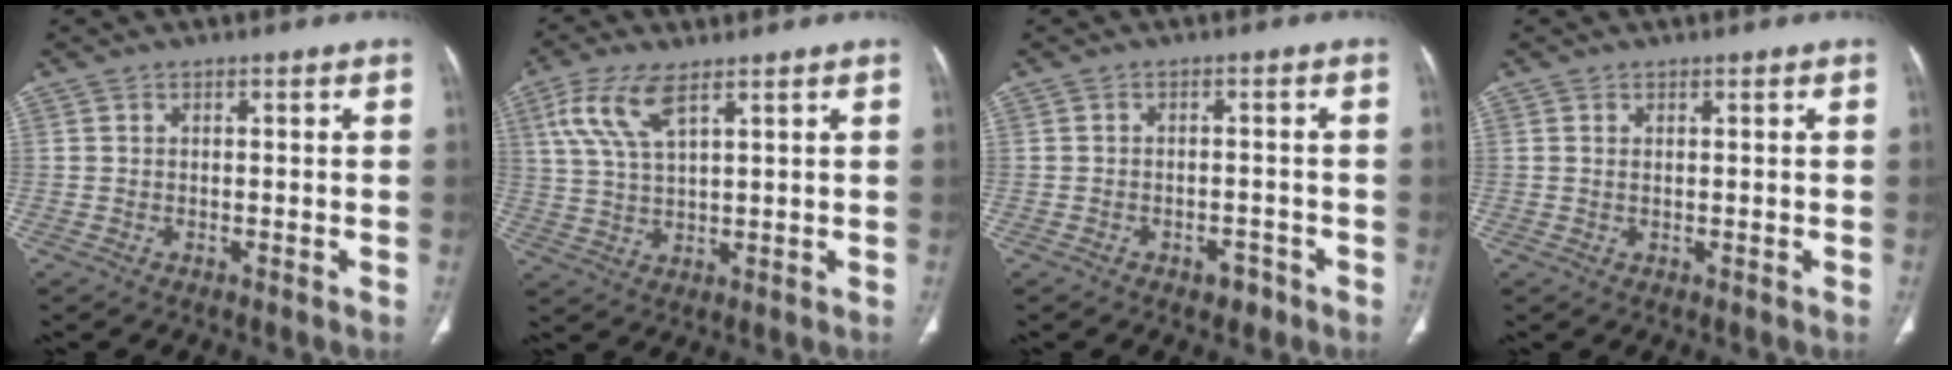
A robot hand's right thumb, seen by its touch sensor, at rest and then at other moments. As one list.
[{"total": 8.7, "force": [4.4, 3.3, 6.8], "torque": [-0.153, -0.005, 0.095]}, {"total": 3.0, "force": [-1.9, 1.9, 1.4], "torque": [-0.008, 0.013, -0.020]}, {"total": 0.5, "force": [0.2, 0.3, 0.4], "torque": [-0.011, 0.002, 0.004]}]